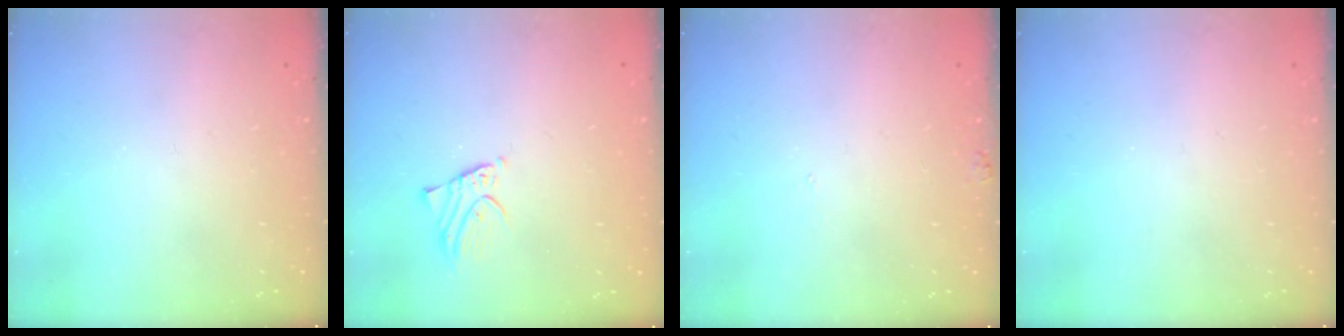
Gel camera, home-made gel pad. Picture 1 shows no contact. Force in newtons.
{"total": 2.3, "press": 2.3, "slide": 0.1}
{"total": 4.5, "press": 4.5, "slide": 0.3}
{"total": 0.0}